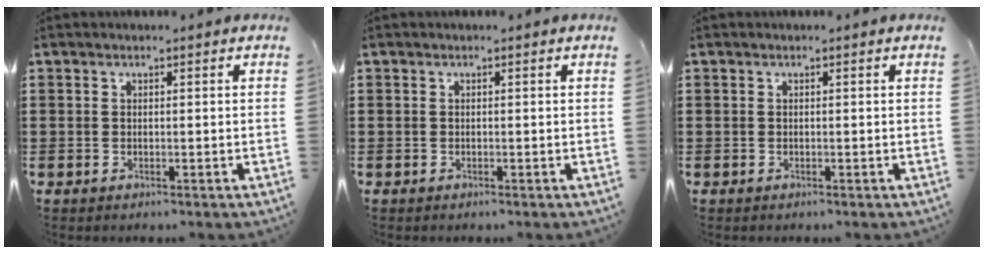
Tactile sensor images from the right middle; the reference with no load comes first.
{"total": 0.0}
{"total": 0.0}